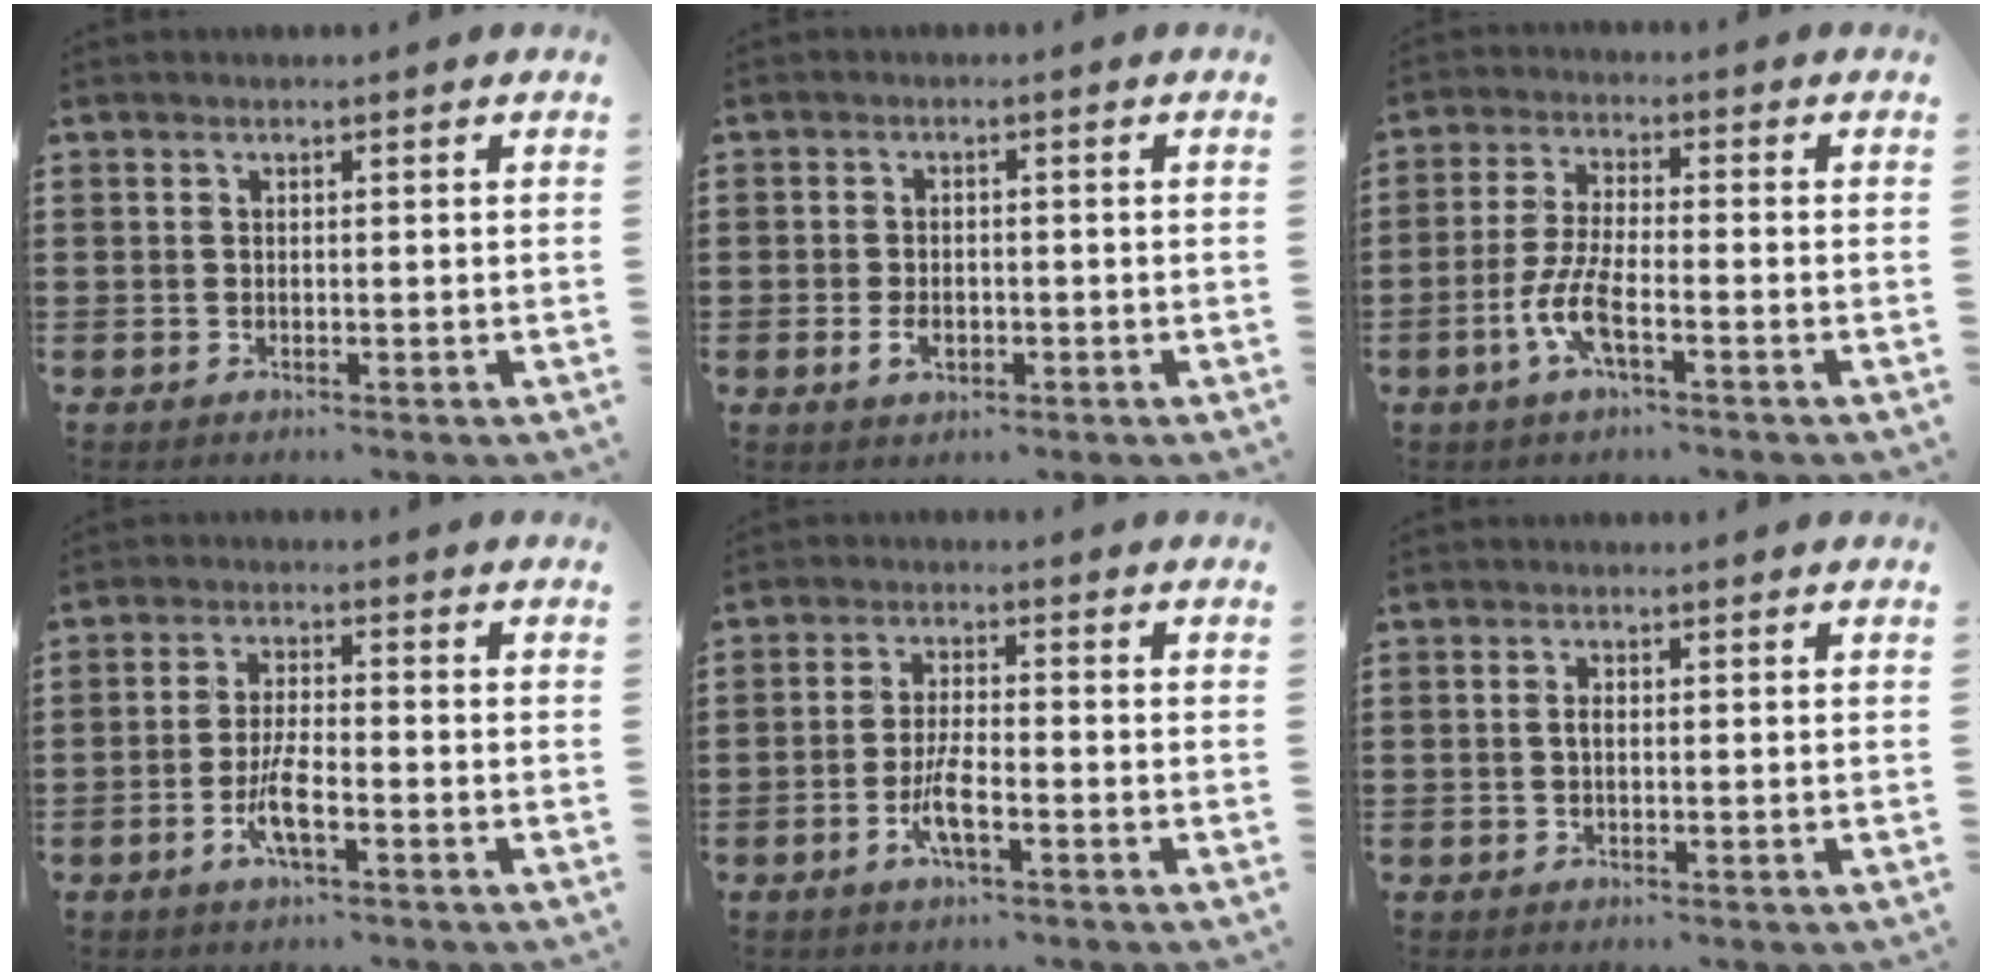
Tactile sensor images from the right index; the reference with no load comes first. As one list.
[{"total": 2.7, "force": [-1.1, 1.6, 1.9], "torque": [-0.037, -0.001, -0.019]}, {"total": 6.4, "force": [-2.8, 1.4, 5.6], "torque": [-0.133, -0.015, -0.058]}, {"total": 5.2, "force": [-2.3, 1.1, 4.5], "torque": [-0.100, -0.008, -0.048]}, {"total": 4.9, "force": [-2.1, 1.0, 4.3], "torque": [-0.097, -0.009, -0.045]}, {"total": 1.0, "force": [-0.1, 0.4, 0.9], "torque": [-0.019, 0.000, -0.002]}]